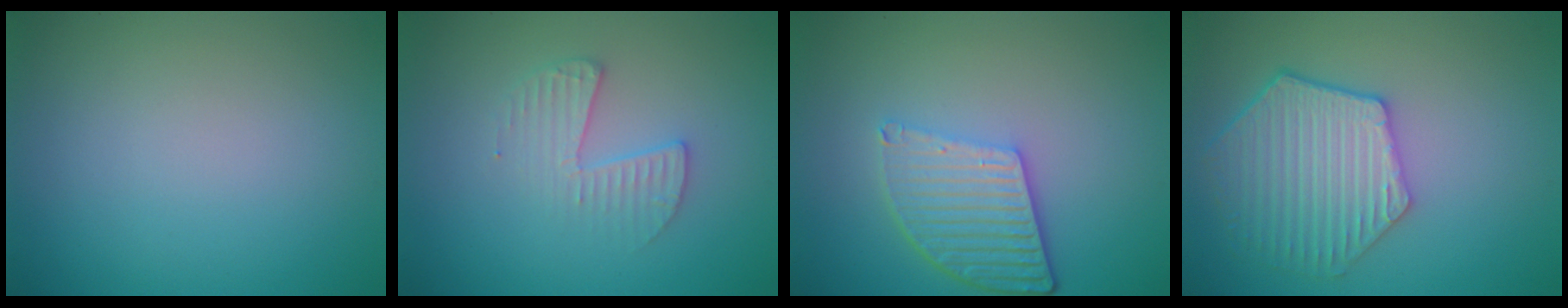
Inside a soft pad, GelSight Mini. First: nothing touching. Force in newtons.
{"total": 2.3, "press": 2.3, "slide": 0.3}
{"total": 5.1, "press": 3.8, "slide": 3.5}
{"total": 5.4, "press": 4.9, "slide": 2.3}